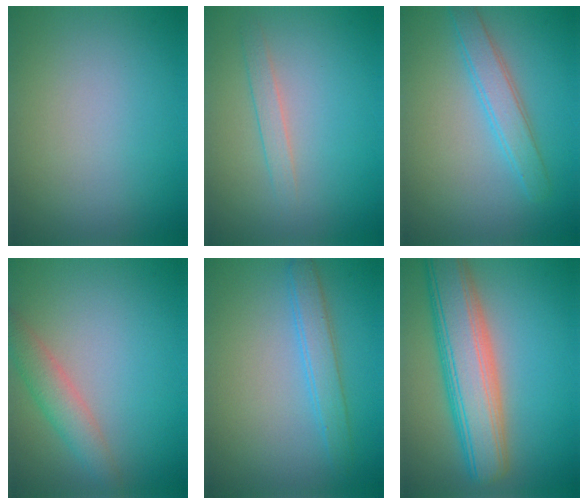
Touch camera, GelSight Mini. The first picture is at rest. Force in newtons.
{"total": 1.5, "press": 1.5, "slide": 0.1}
{"total": 2.9, "press": 2.9, "slide": 0.1}
{"total": 2.9, "press": 2.9, "slide": 0.2}
{"total": 2.5, "press": 2.5, "slide": 0.1}
{"total": 8.6, "press": 8.6, "slide": 0.6}